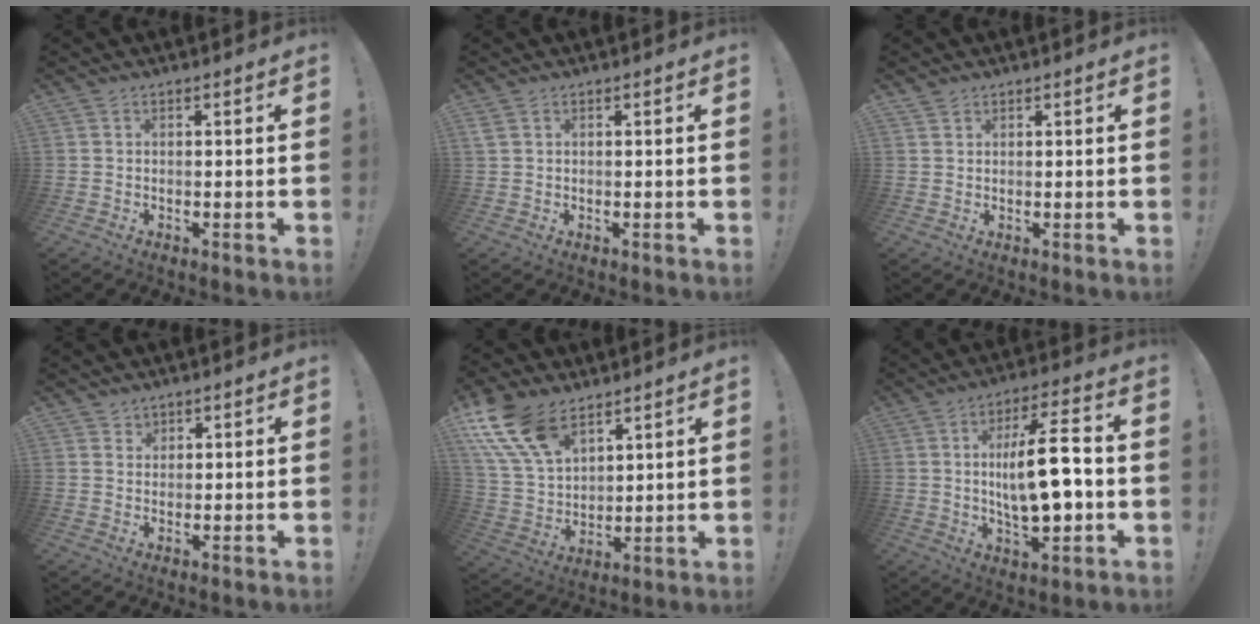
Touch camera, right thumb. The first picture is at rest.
{"total": 1.4, "force": [0.8, 0.8, 0.8], "torque": [-0.021, 0.003, 0.016]}
{"total": 2.1, "force": [1.8, 1.2, 0.0], "torque": [0.007, -0.013, 0.032]}
{"total": 2.2, "force": [1.8, 1.3, 0.1], "torque": [0.007, -0.013, 0.031]}
{"total": 17.5, "force": [11.1, 9.4, 9.7], "torque": [-0.218, -0.062, 0.210]}
{"total": 16.4, "force": [-0.3, 5.6, 15.5], "torque": [-0.265, 0.001, -0.014]}